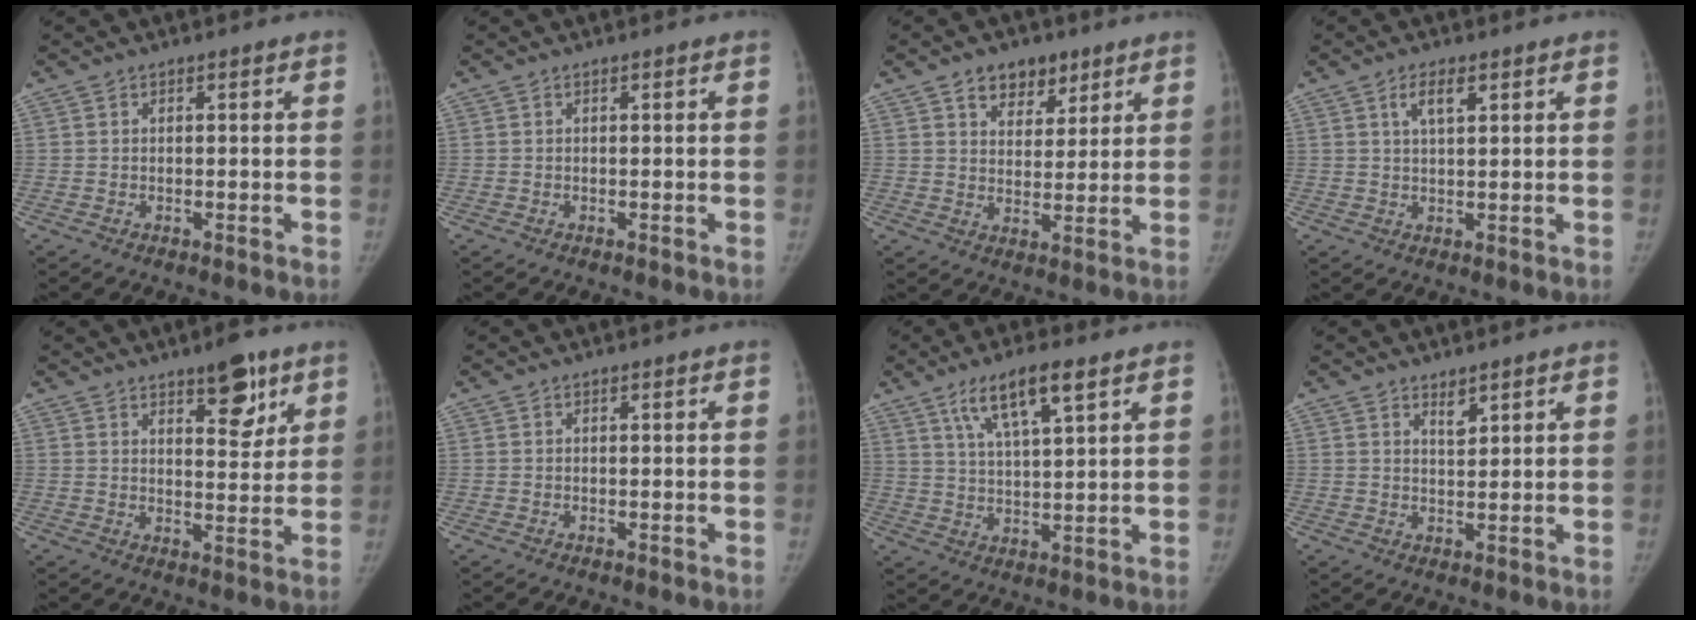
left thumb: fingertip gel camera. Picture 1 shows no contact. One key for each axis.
{"total": 0.0}
{"total": 7.5, "fx": 4.6, "fy": 4.9, "fz": 3.2, "tx": -0.012, "ty": -0.022, "tz": 0.073}
{"total": 3.9, "fx": 1.9, "fy": 1.5, "fz": 3.0, "tx": -0.050, "ty": -0.005, "tz": 0.036}
{"total": 8.3, "fx": 5.2, "fy": 3.3, "fz": 5.6, "tx": -0.051, "ty": -0.031, "tz": 0.074}
{"total": 0.0}
{"total": 9.4, "fx": 5.4, "fy": 2.1, "fz": 7.4, "tx": -0.131, "ty": -0.018, "tz": 0.103}
{"total": 2.3, "fx": 1.7, "fy": 0.9, "fz": 1.3, "tx": -0.013, "ty": -0.016, "tz": 0.033}